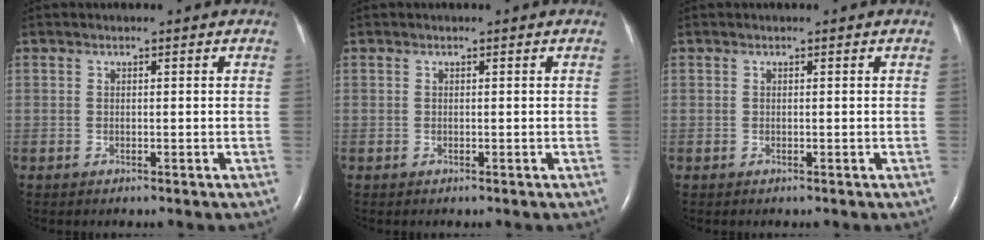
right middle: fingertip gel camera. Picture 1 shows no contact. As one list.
[{"total": 0.0}, {"total": 0.0}]